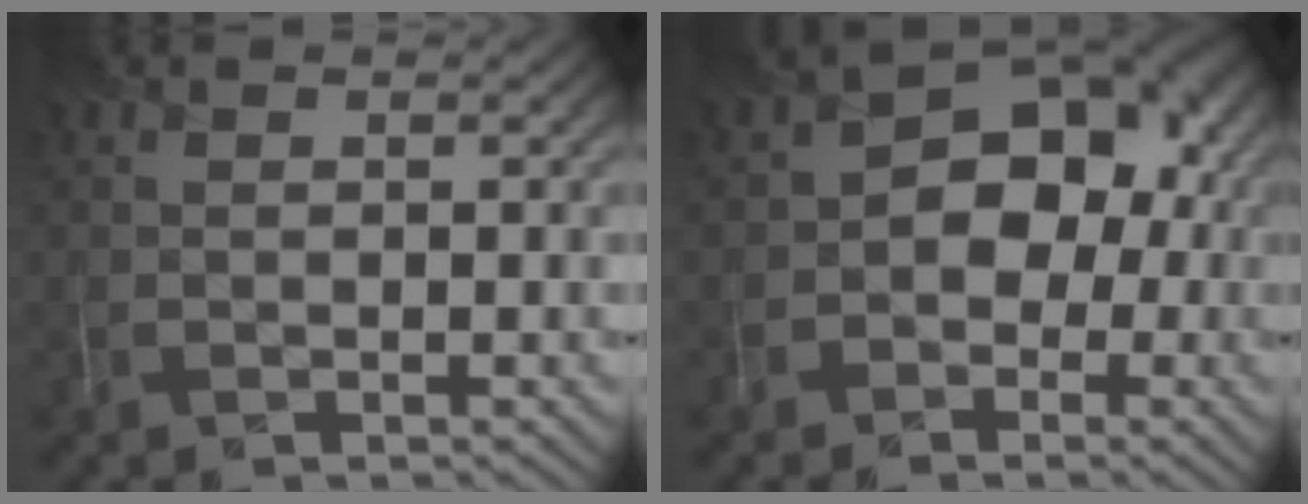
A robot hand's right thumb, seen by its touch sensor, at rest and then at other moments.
{"total": 7.8, "force": [-1.2, 5.8, 5.0], "torque": [-0.054, 0.009, -0.030]}